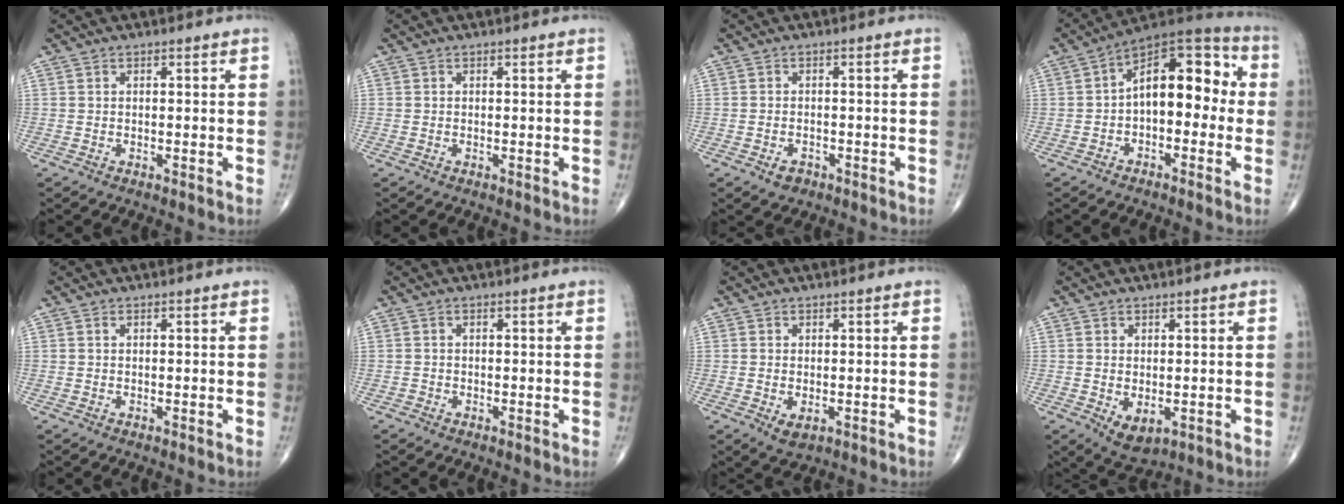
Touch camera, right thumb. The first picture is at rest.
{"total": 0.0}
{"total": 2.2, "force": [-1.2, 1.5, 1.1], "torque": [-0.014, 0.003, -0.015]}
{"total": 14.2, "force": [-0.2, 8.0, 11.7], "torque": [-0.137, 0.049, -0.021]}
{"total": 0.0}
{"total": 0.5, "force": [-0.3, 0.4, 0.0], "torque": [0.001, 0.002, -0.008]}
{"total": 2.4, "force": [-0.5, 1.5, 1.9], "torque": [-0.030, -0.004, 0.000]}
{"total": 4.5, "force": [-0.9, 2.7, 3.5], "torque": [-0.051, -0.006, 0.002]}